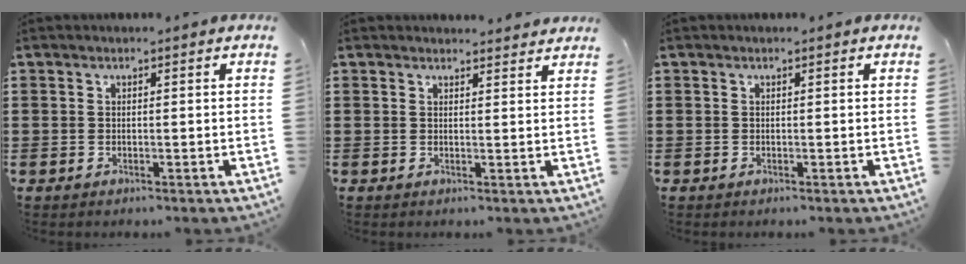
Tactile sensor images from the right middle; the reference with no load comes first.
{"total": 1.7, "force": [1.7, 0.2, 0.1], "torque": [0.001, 0.000, 0.031]}
{"total": 0.0}